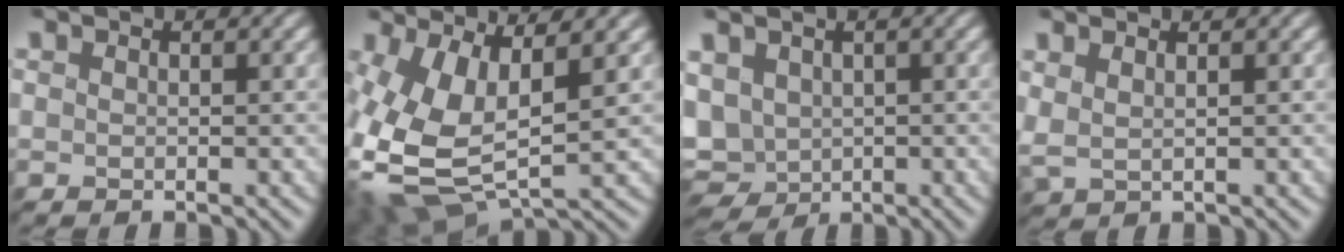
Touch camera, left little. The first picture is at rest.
{"total": 10.7, "force": [0.1, 5.3, 9.3], "torque": [-0.225, -0.021, 0.010]}
{"total": 5.5, "force": [-0.3, 4.3, 3.4], "torque": [-0.084, -0.006, 0.000]}
{"total": 2.1, "force": [1.1, 0.9, 1.6], "torque": [-0.035, 0.006, 0.023]}